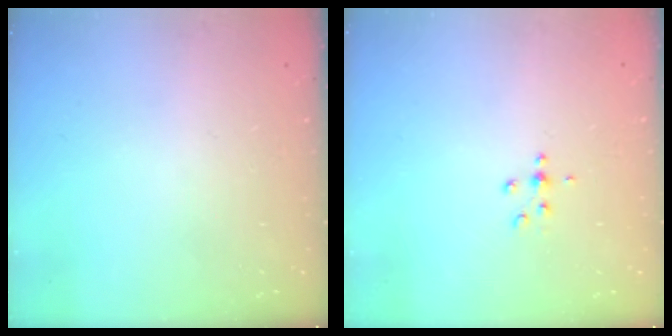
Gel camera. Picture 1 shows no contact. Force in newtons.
{"total": 4.9, "press": 4.5, "slide": 1.9}